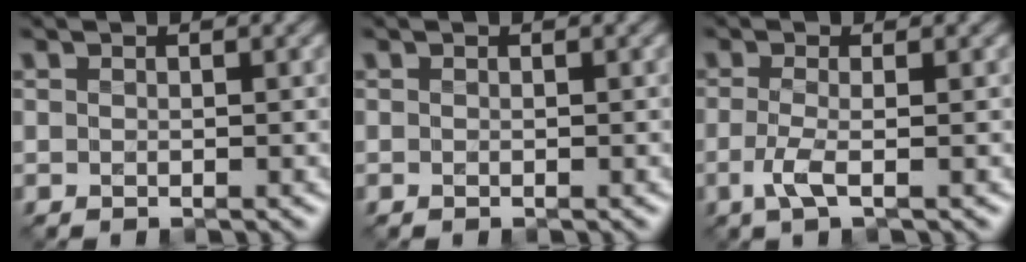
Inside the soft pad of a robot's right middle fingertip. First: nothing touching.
{"total": 0.0}
{"total": 2.5, "force": [-0.8, 0.6, 2.3], "torque": [-0.051, -0.005, -0.023]}